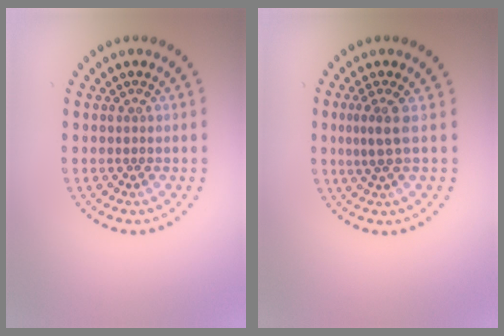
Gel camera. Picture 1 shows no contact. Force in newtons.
{"total": 2.3, "press": 1.5, "slide": 1.7}